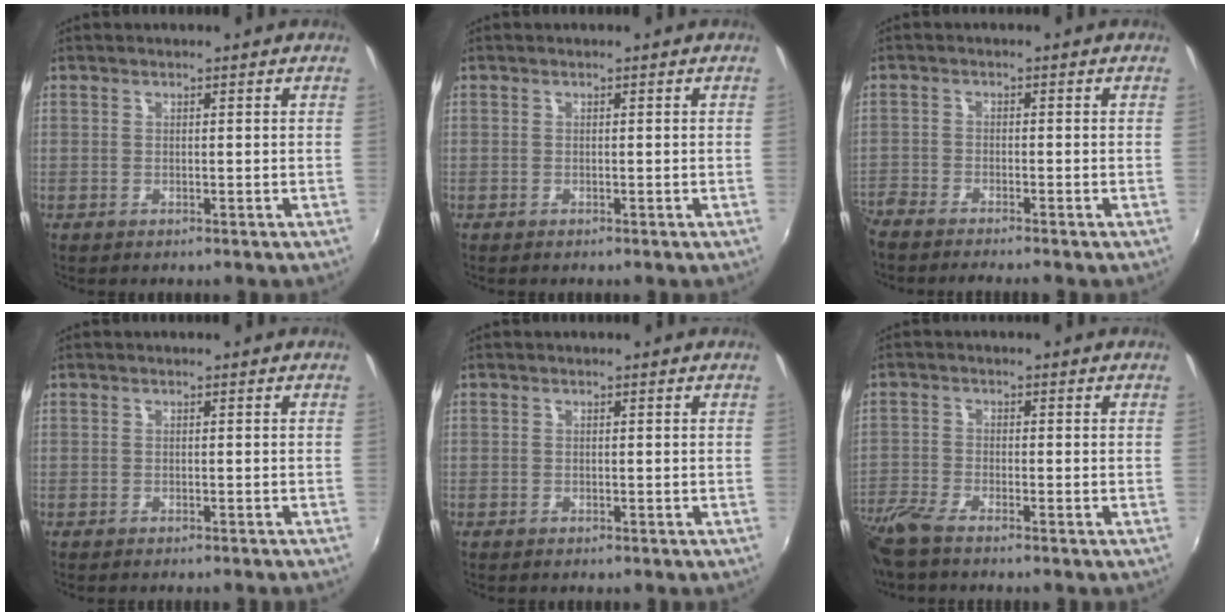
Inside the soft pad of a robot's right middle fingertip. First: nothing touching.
{"total": 0.0}
{"total": 6.7, "force": [-6.1, 0.7, 2.6], "torque": [-0.083, -0.026, -0.111]}
{"total": 1.1, "force": [-1.0, -0.1, 0.5], "torque": [-0.012, -0.005, -0.015]}
{"total": 0.7, "force": [-0.5, 0.4, -0.1], "torque": [-0.002, 0.002, -0.008]}
{"total": 7.7, "force": [-6.6, 1.0, 3.9], "torque": [-0.105, -0.027, -0.131]}